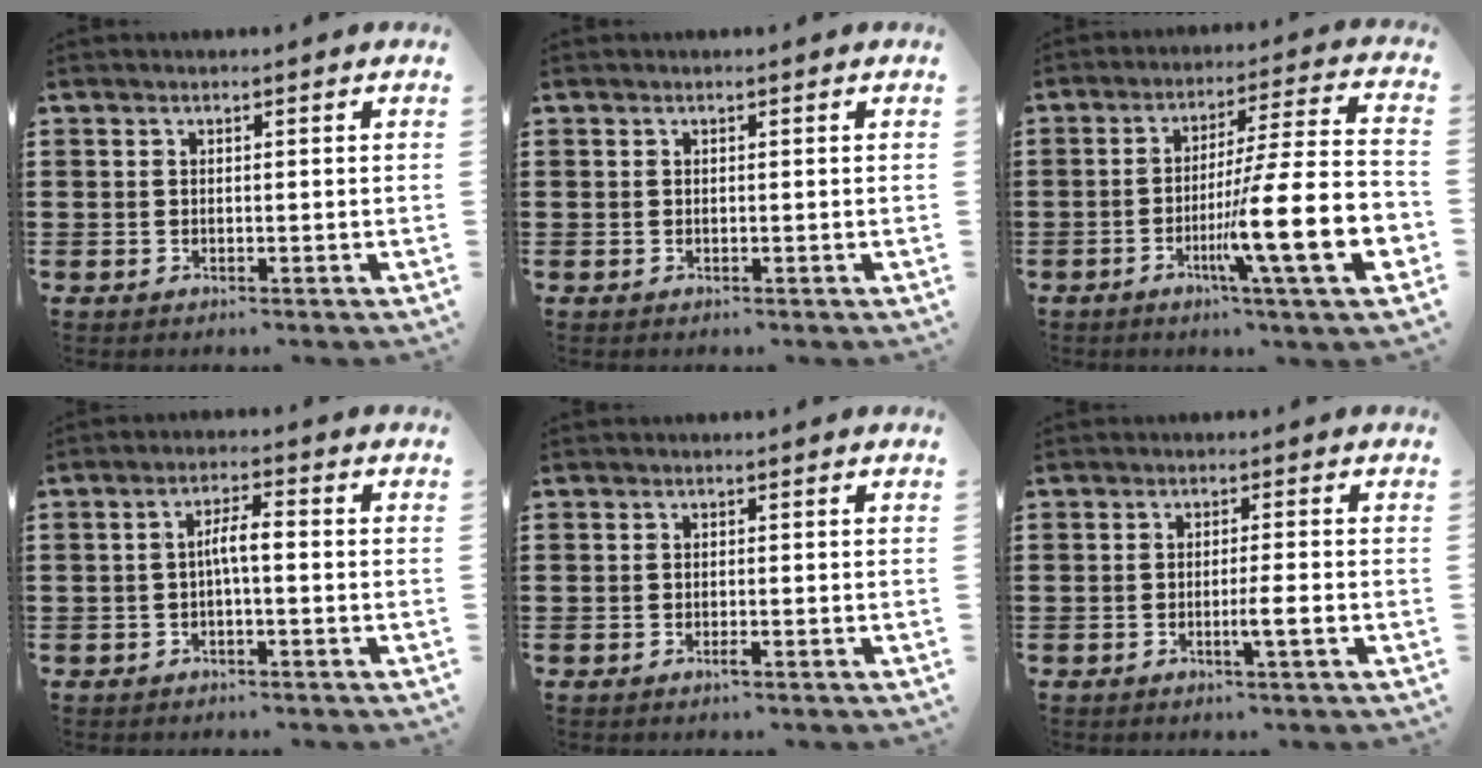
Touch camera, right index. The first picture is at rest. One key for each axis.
{"total": 0.0}
{"total": 17.0, "fx": -5.4, "fy": 1.9, "fz": 16.0, "tx": -0.260, "ty": -0.020, "tz": -0.090}
{"total": 3.5, "fx": -0.5, "fy": 0.7, "fz": 3.4, "tx": -0.062, "ty": 0.007, "tz": -0.012}
{"total": 0.9, "fx": -0.5, "fy": 0.0, "fz": 0.7, "tx": -0.012, "ty": -0.003, "tz": -0.009}
{"total": 3.1, "fx": -1.2, "fy": -0.3, "fz": 2.8, "tx": -0.046, "ty": -0.007, "tz": -0.023}